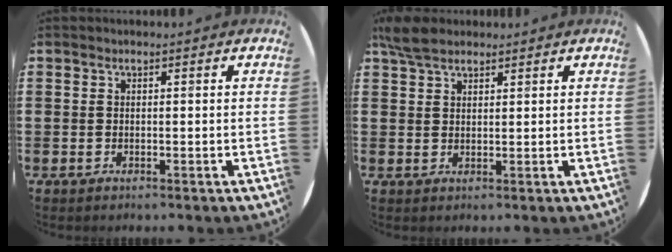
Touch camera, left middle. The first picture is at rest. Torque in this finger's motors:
{"motor_torque": [0.60, -0.54, 0.09, 0.07]}